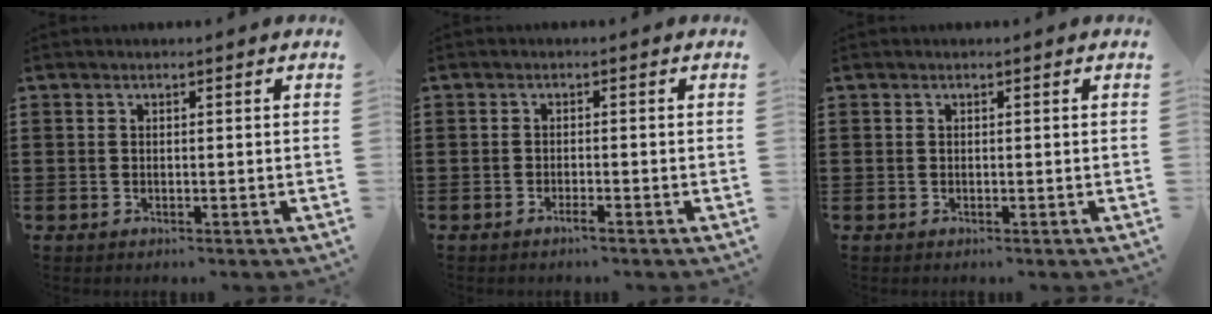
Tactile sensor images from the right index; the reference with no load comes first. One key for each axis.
{"total": 1.3, "fx": -0.9, "fy": 0.1, "fz": 0.9, "tx": -0.015, "ty": -0.004, "tz": -0.016}
{"total": 0.0}